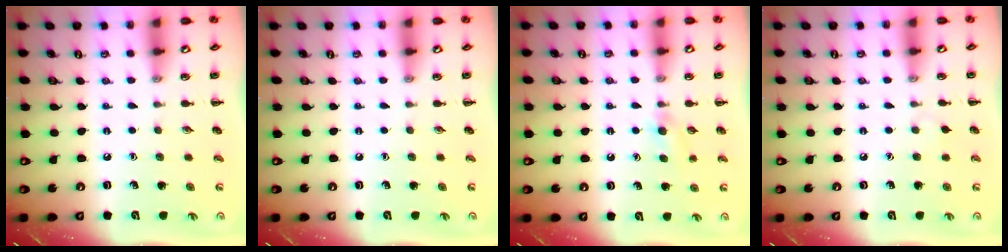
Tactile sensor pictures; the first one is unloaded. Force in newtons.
{"total": 0.0}
{"total": 5.1, "press": 4.8, "slide": 1.8}
{"total": 2.6, "press": 2.4, "slide": 1.1}